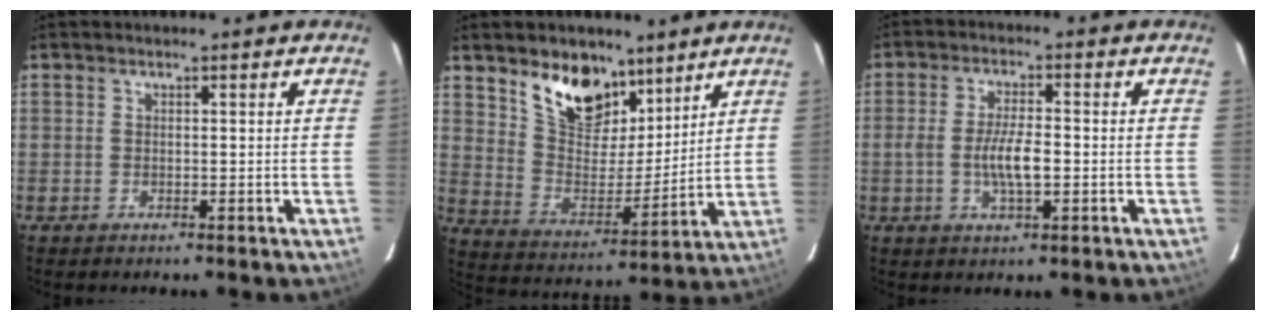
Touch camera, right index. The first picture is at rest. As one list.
[{"total": 13.8, "force": [9.2, 7.4, 7.1], "torque": [-0.130, 0.000, 0.171]}, {"total": 6.0, "force": [-1.0, 1.7, 5.7], "torque": [-0.113, 0.000, -0.018]}]